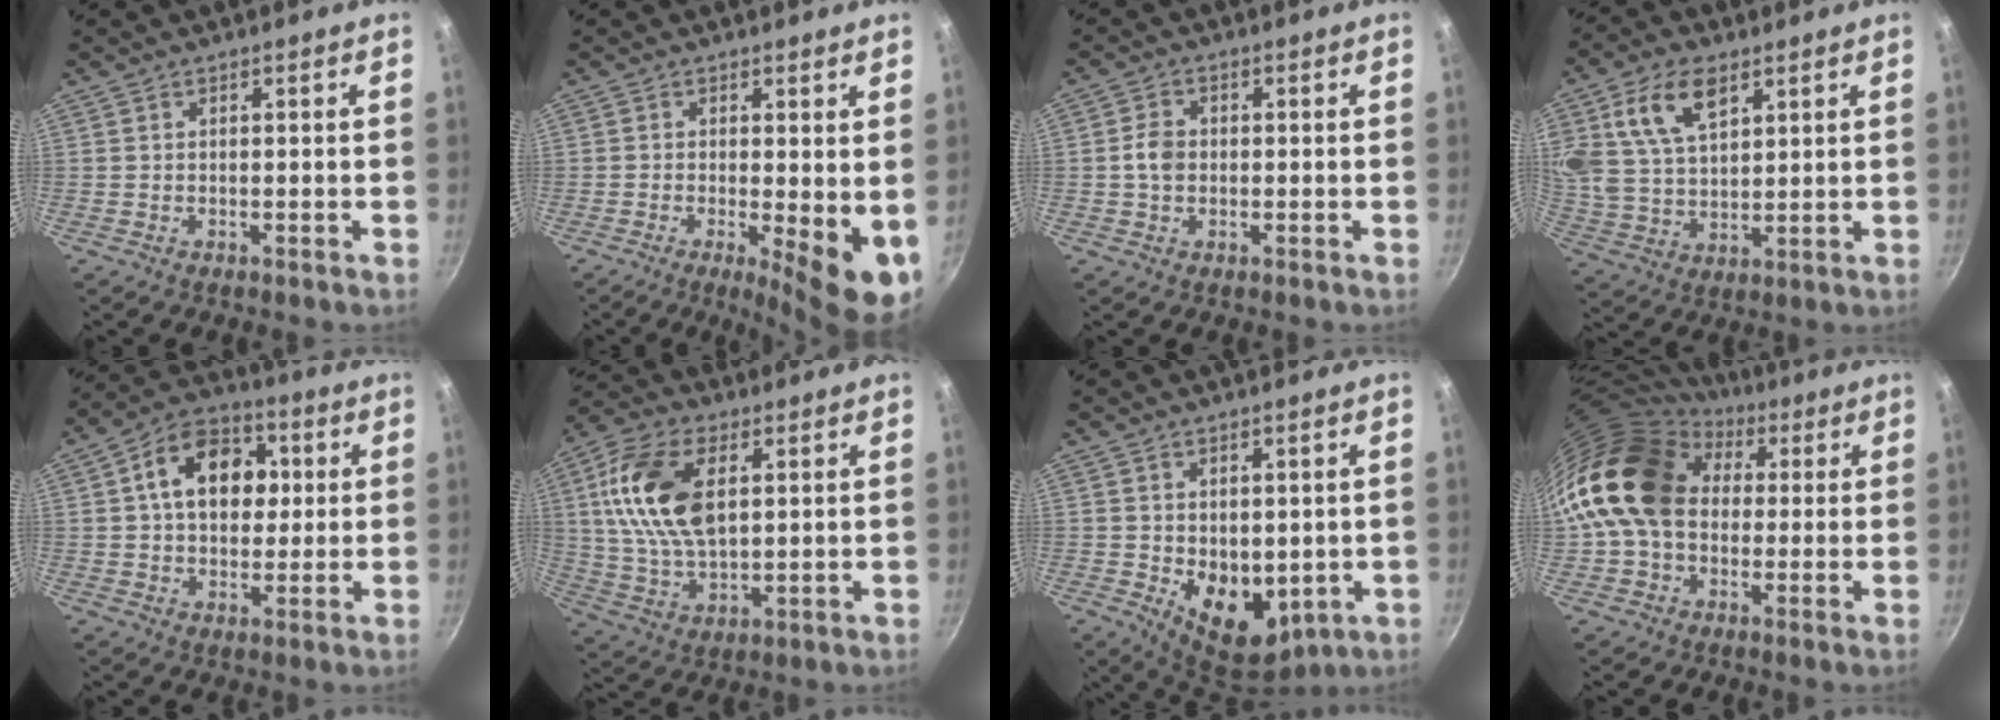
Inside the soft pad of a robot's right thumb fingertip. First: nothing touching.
{"total": 9.2, "force": [-1.2, 2.7, 8.7], "torque": [-0.107, -0.012, -0.010]}
{"total": 3.8, "force": [-0.2, 2.9, 2.4], "torque": [-0.039, 0.011, -0.009]}
{"total": 13.3, "force": [5.9, 7.7, 9.0], "torque": [-0.157, -0.016, 0.119]}
{"total": 14.3, "force": [2.7, 10.2, 9.6], "torque": [-0.112, 0.018, 0.027]}
{"total": 16.9, "force": [4.1, 9.7, 13.2], "torque": [-0.243, -0.005, 0.077]}
{"total": 10.7, "force": [-0.8, 7.4, 7.7], "torque": [-0.089, -0.029, 0.007]}
{"total": 18.7, "force": [2.6, 14.2, 11.8], "torque": [-0.193, 0.040, 0.035]}